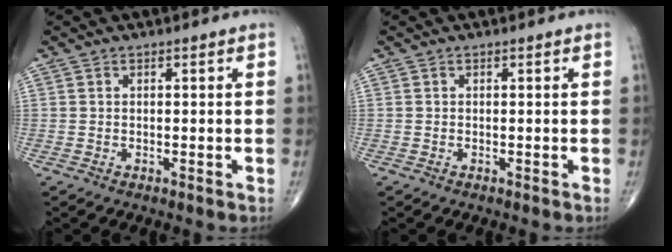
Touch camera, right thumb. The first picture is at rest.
{"total": 0.0}